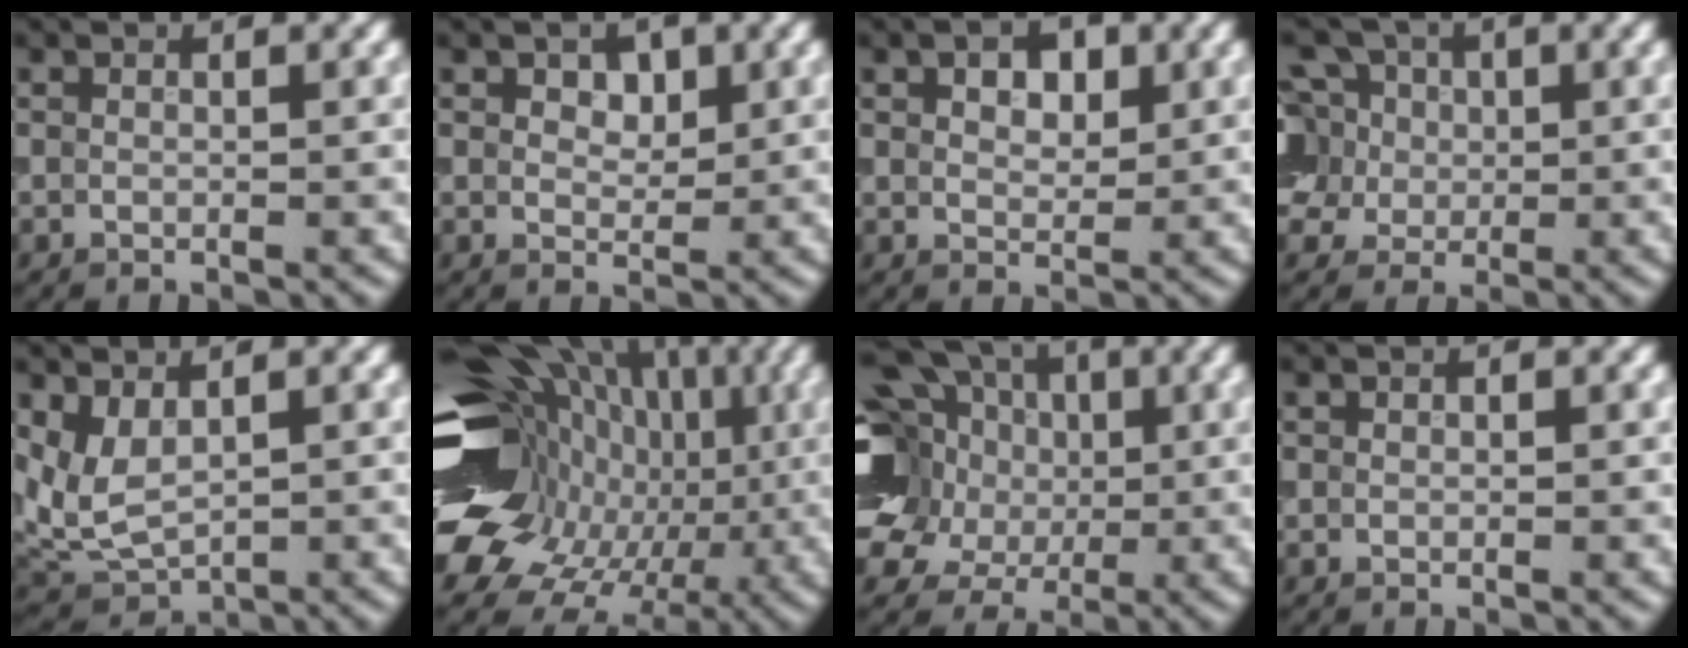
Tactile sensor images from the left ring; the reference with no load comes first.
{"total": 2.0, "force": [0.9, 1.3, 1.2], "torque": [-0.019, -0.001, 0.013]}
{"total": 3.6, "force": [1.6, 2.1, 2.4], "torque": [-0.032, 0.008, 0.019]}
{"total": 10.7, "force": [3.7, 8.4, 5.5], "torque": [-0.107, 0.035, 0.035]}
{"total": 3.6, "force": [1.1, 2.1, 2.7], "torque": [-0.068, -0.010, 0.029]}
{"total": 20.3, "force": [-1.1, 16.7, 11.5], "torque": [-0.202, 0.015, -0.034]}
{"total": 17.9, "force": [3.7, 15.0, 9.1], "torque": [-0.210, 0.036, 0.025]}
{"total": 0.0}